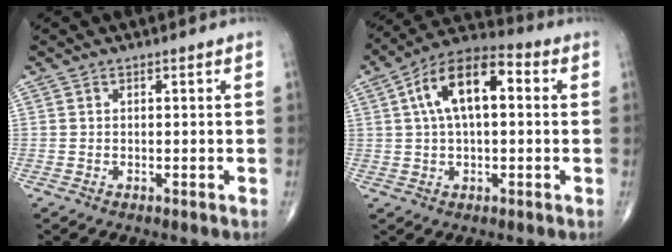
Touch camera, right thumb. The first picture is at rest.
{"total": 13.5, "force": [2.7, 6.6, 11.5], "torque": [-0.196, 0.032, 0.037]}